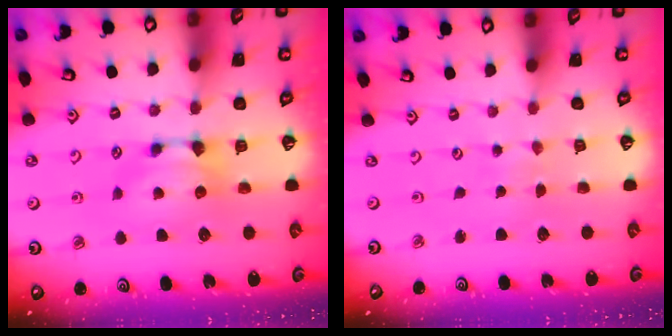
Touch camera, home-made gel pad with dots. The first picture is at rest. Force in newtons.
{"total": 5.2, "press": 5.2, "slide": 0.4}